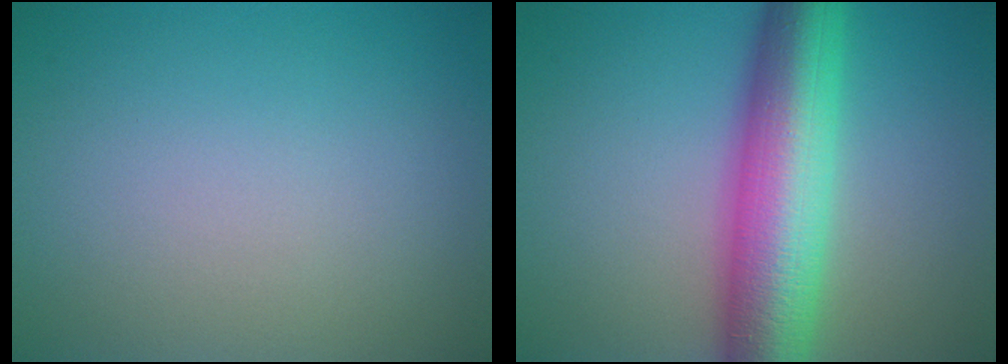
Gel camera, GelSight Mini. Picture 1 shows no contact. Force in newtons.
{"total": 10.4, "press": 10.4, "slide": 0.1}